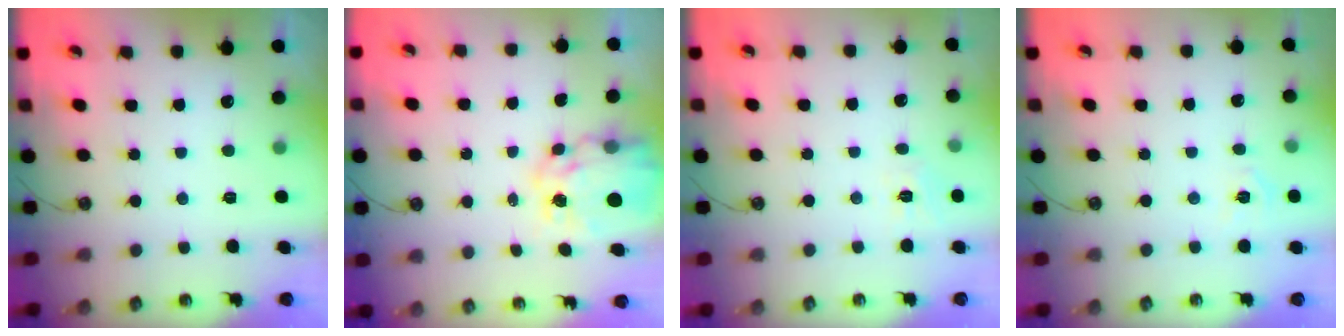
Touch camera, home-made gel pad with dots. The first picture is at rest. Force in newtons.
{"total": 11.9, "press": 11.8, "slide": 1.2}
{"total": 4.4, "press": 4.3, "slide": 0.7}
{"total": 2.9, "press": 2.9, "slide": 0.4}